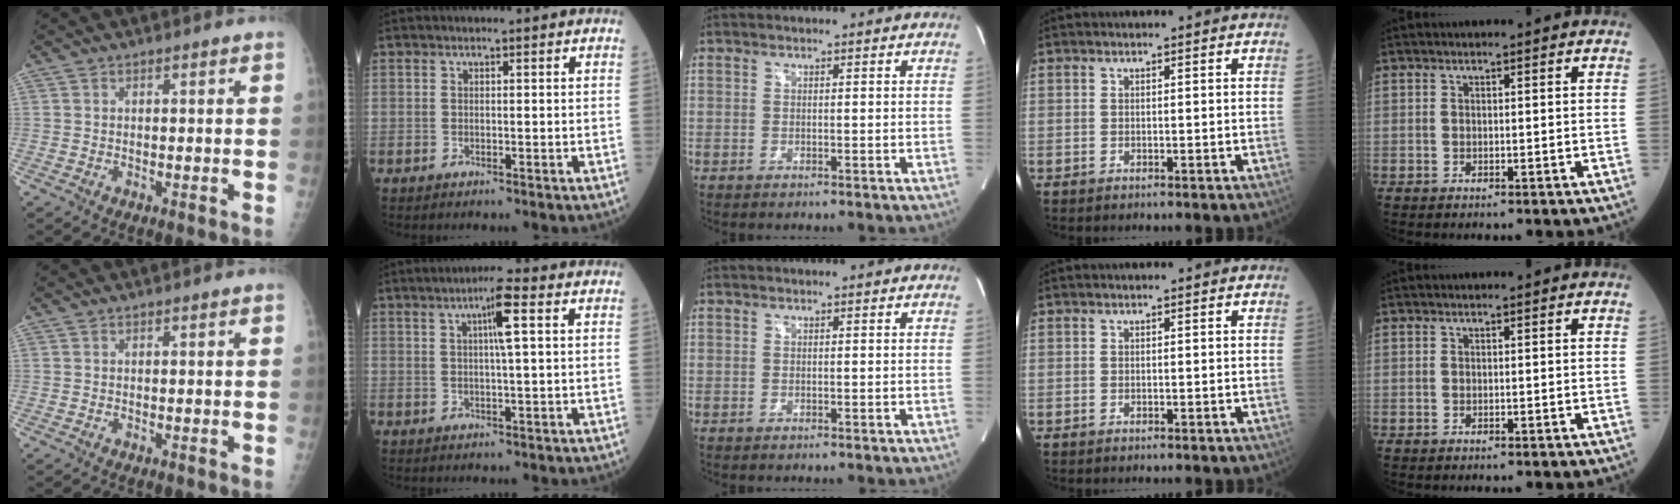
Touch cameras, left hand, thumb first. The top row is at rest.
{"index": {"total": 4.7, "force": [1.3, -0.4, 4.5], "torque": [-0.073, 0.002, 0.018]}}